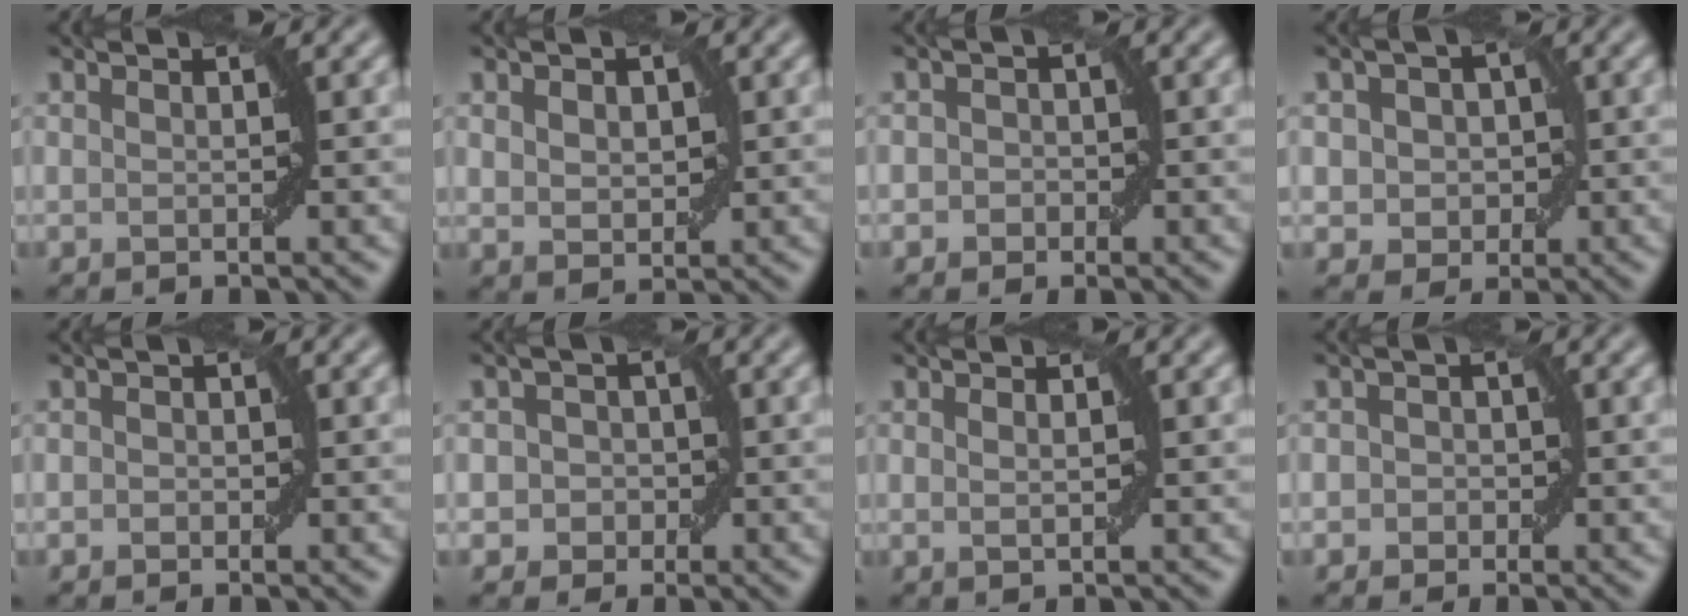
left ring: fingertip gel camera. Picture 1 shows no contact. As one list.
[{"total": 2.3, "force": [0.6, 1.7, 1.4], "torque": [-0.024, -0.002, 0.014]}, {"total": 1.8, "force": [-0.2, 1.6, 0.6], "torque": [0.008, 0.005, -0.015]}, {"total": 3.8, "force": [0.4, 3.2, 2.0], "torque": [-0.016, 0.013, -0.012]}, {"total": 1.1, "force": [-0.2, 1.0, 0.5], "torque": [0.001, 0.001, -0.007]}, {"total": 2.8, "force": [-0.2, 2.6, 1.0], "torque": [0.011, 0.010, -0.020]}, {"total": 0.9, "force": [0.2, 0.4, 0.8], "torque": [-0.015, 0.001, 0.004]}, {"total": 2.1, "force": [-0.1, 1.9, 0.8], "torque": [0.010, 0.007, -0.016]}]